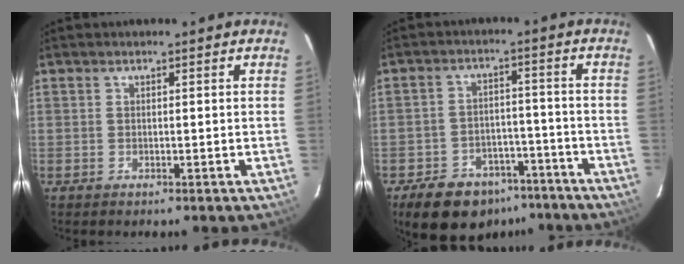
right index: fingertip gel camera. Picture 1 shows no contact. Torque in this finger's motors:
{"motor_torque": [1.20, -0.92, 0.08, 0.00]}